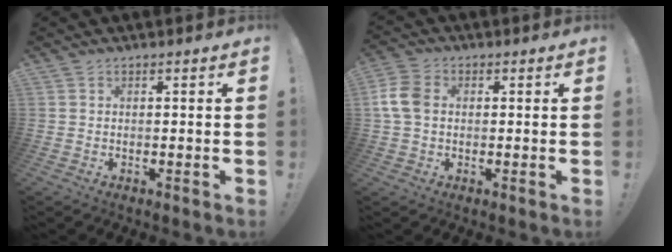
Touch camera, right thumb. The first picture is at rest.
{"total": 8.3, "force": [0.8, 6.0, 5.7], "torque": [-0.122, 0.009, 0.017]}